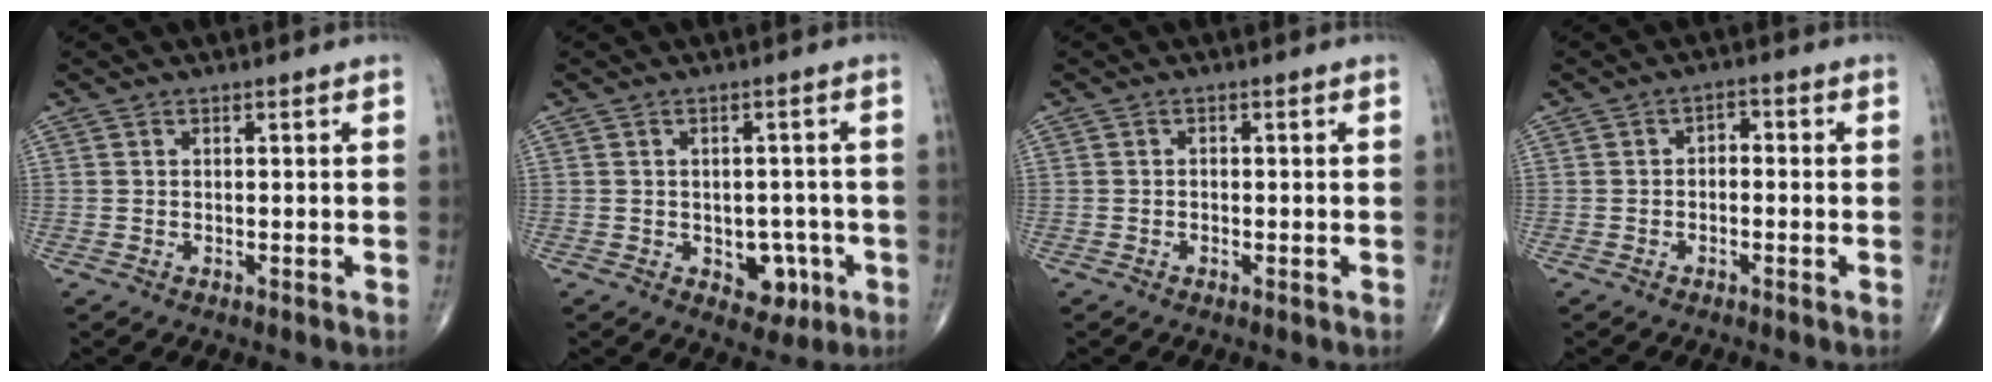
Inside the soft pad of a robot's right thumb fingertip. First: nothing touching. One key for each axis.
{"total": 5.7, "fx": -1.9, "fy": 4.0, "fz": 3.5, "tx": -0.011, "ty": 0.014, "tz": -0.016}
{"total": 0.5, "fx": -0.4, "fy": 0.3, "fz": 0.2, "tx": 0.002, "ty": 0.002, "tz": -0.012}
{"total": 2.2, "fx": -0.7, "fy": 1.5, "fz": 1.5, "tx": -0.009, "ty": 0.021, "tz": -0.021}